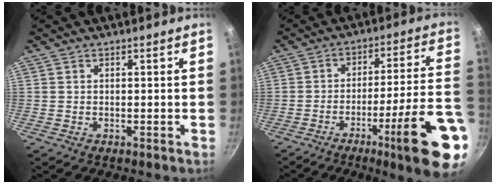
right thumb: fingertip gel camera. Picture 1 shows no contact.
{"total": 20.3, "force": [-9.6, 2.1, 17.7], "torque": [-0.220, 0.042, -0.138]}